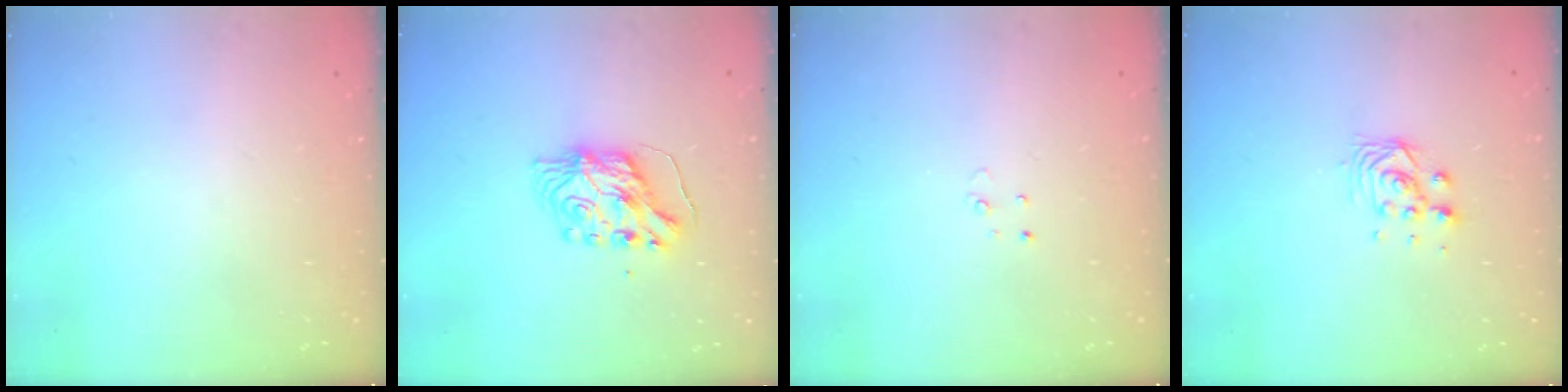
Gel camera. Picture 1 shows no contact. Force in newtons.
{"total": 7.2, "press": 7.2, "slide": 0.8}
{"total": 2.3, "press": 2.3, "slide": 0.2}
{"total": 3.9, "press": 3.8, "slide": 0.8}